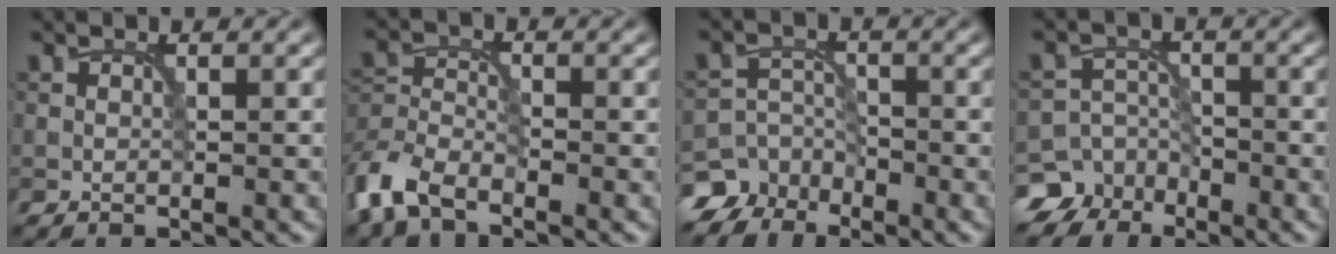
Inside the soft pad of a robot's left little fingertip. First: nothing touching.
{"total": 4.9, "force": [-3.7, 2.0, 2.5], "torque": [-0.060, -0.006, -0.087]}
{"total": 5.9, "force": [-4.7, 3.5, 0.7], "torque": [0.008, -0.005, -0.086]}
{"total": 6.6, "force": [-4.9, 4.3, 0.8], "torque": [0.004, -0.009, -0.092]}